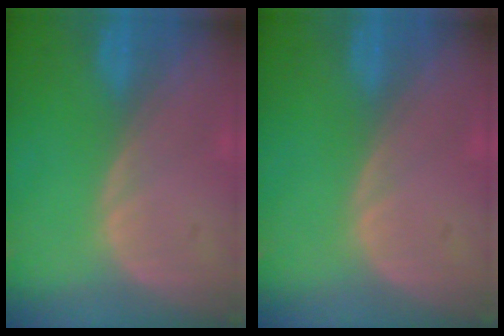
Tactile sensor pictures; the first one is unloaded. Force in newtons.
{"total": 0.0}